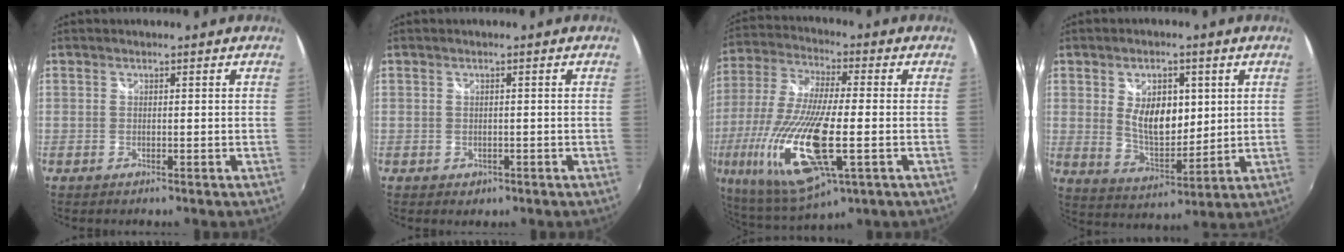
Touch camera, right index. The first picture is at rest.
{"total": 1.5, "force": [-0.5, 1.3, 0.6], "torque": [-0.009, -0.004, -0.005]}
{"total": 24.9, "force": [-6.9, 8.0, 22.6], "torque": [-0.477, -0.058, -0.121]}
{"total": 10.0, "force": [2.4, 5.5, 8.0], "torque": [-0.134, -0.003, 0.052]}